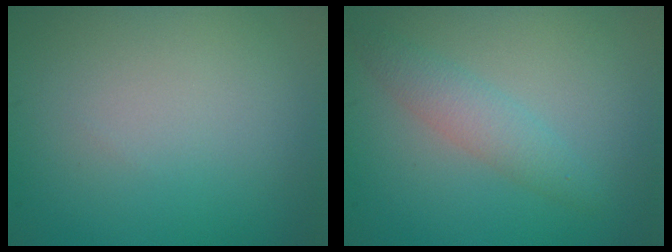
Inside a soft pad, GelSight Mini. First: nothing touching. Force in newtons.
{"total": 2.4, "press": 2.4, "slide": 0.1}